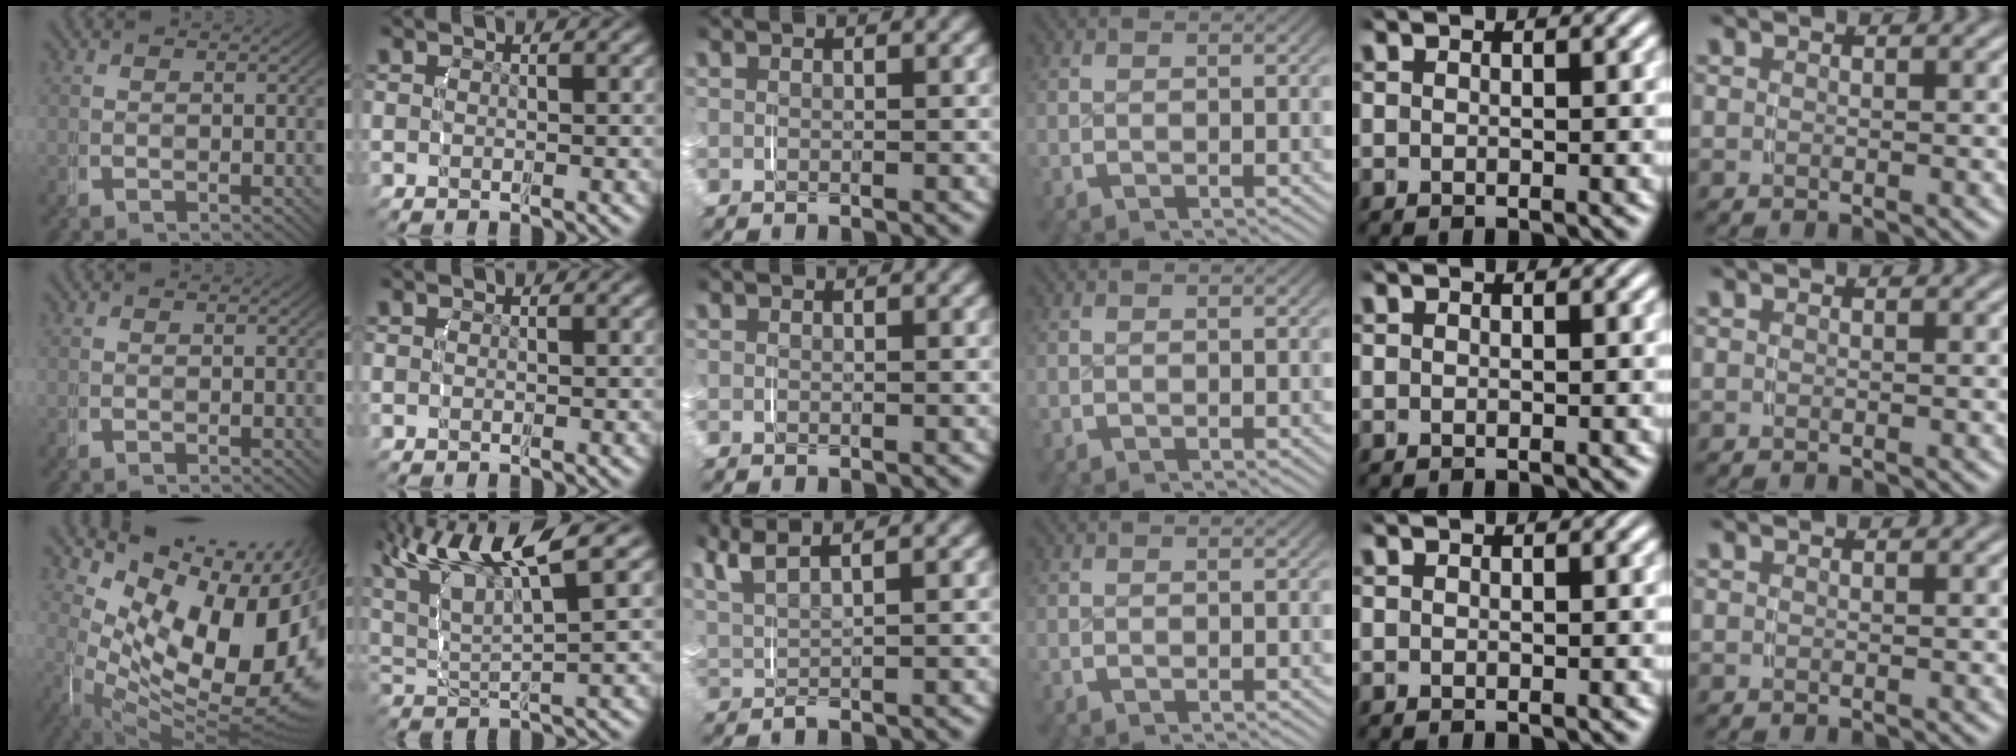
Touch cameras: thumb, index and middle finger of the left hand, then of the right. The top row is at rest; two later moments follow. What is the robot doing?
{"motion": "grasp_and_lifting", "object": "router"}